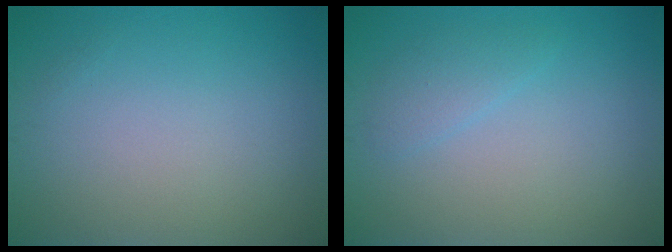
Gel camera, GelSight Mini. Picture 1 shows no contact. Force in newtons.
{"total": 1.5, "press": 1.5, "slide": 0.1}